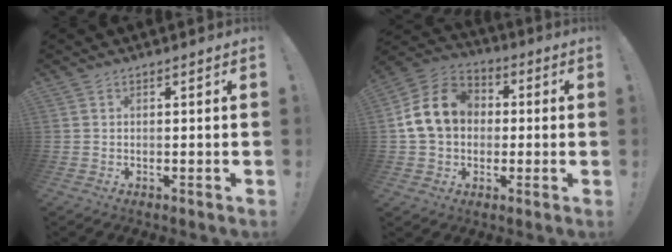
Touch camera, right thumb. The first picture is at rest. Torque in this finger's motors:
{"motor_torque": [1.72, 1.99, 0.86, -0.03, 0.06]}